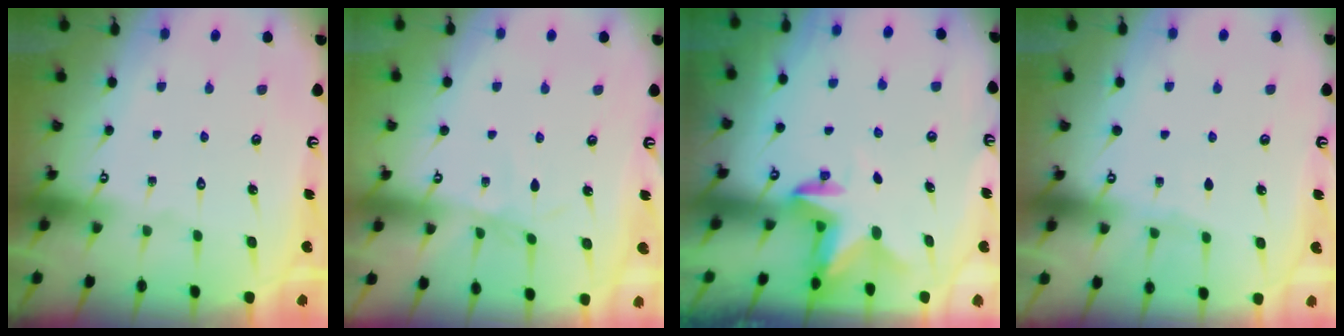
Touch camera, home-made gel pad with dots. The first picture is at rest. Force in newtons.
{"total": 2.0, "press": 2.0, "slide": 0.3}
{"total": 2.9, "press": 2.9, "slide": 0.5}
{"total": 3.7, "press": 3.6, "slide": 0.5}